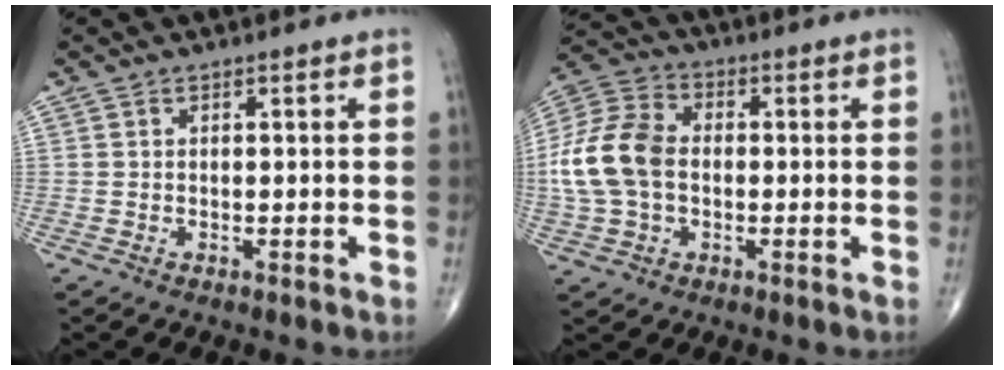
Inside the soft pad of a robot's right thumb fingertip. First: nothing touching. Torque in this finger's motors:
{"motor_torque": [-0.18, 0.78, 0.96, -0.18, 0.18]}